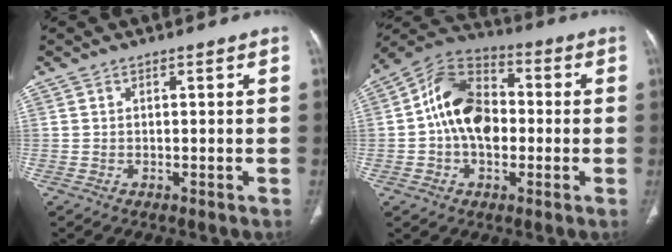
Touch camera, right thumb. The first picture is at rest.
{"total": 14.3, "force": [-0.4, 9.9, 10.3], "torque": [-0.156, 0.033, -0.020]}